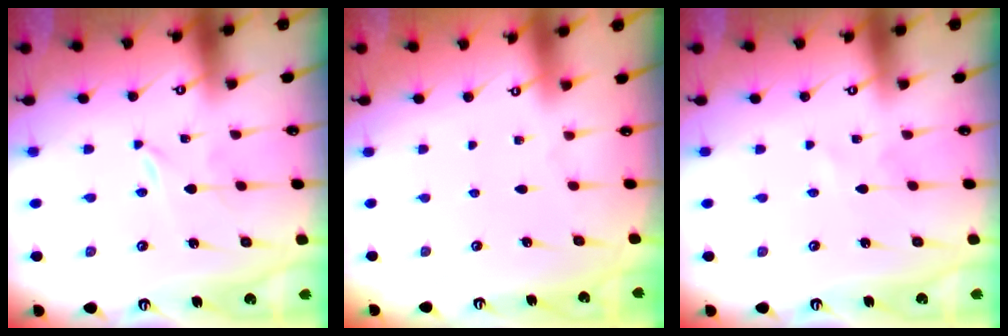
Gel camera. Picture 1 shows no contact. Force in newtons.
{"total": 0.0}
{"total": 1.2, "press": 1.2, "slide": 0.2}